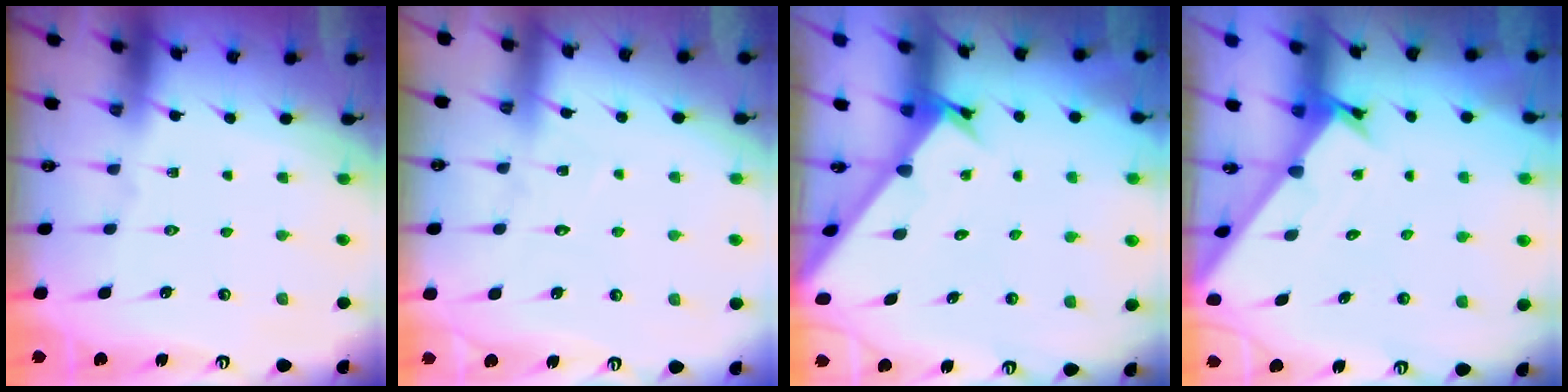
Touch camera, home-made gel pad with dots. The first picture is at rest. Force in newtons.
{"total": 5.3, "press": 5.3, "slide": 0.5}
{"total": 2.7, "press": 2.7, "slide": 0.3}
{"total": 1.6, "press": 1.6, "slide": 0.1}